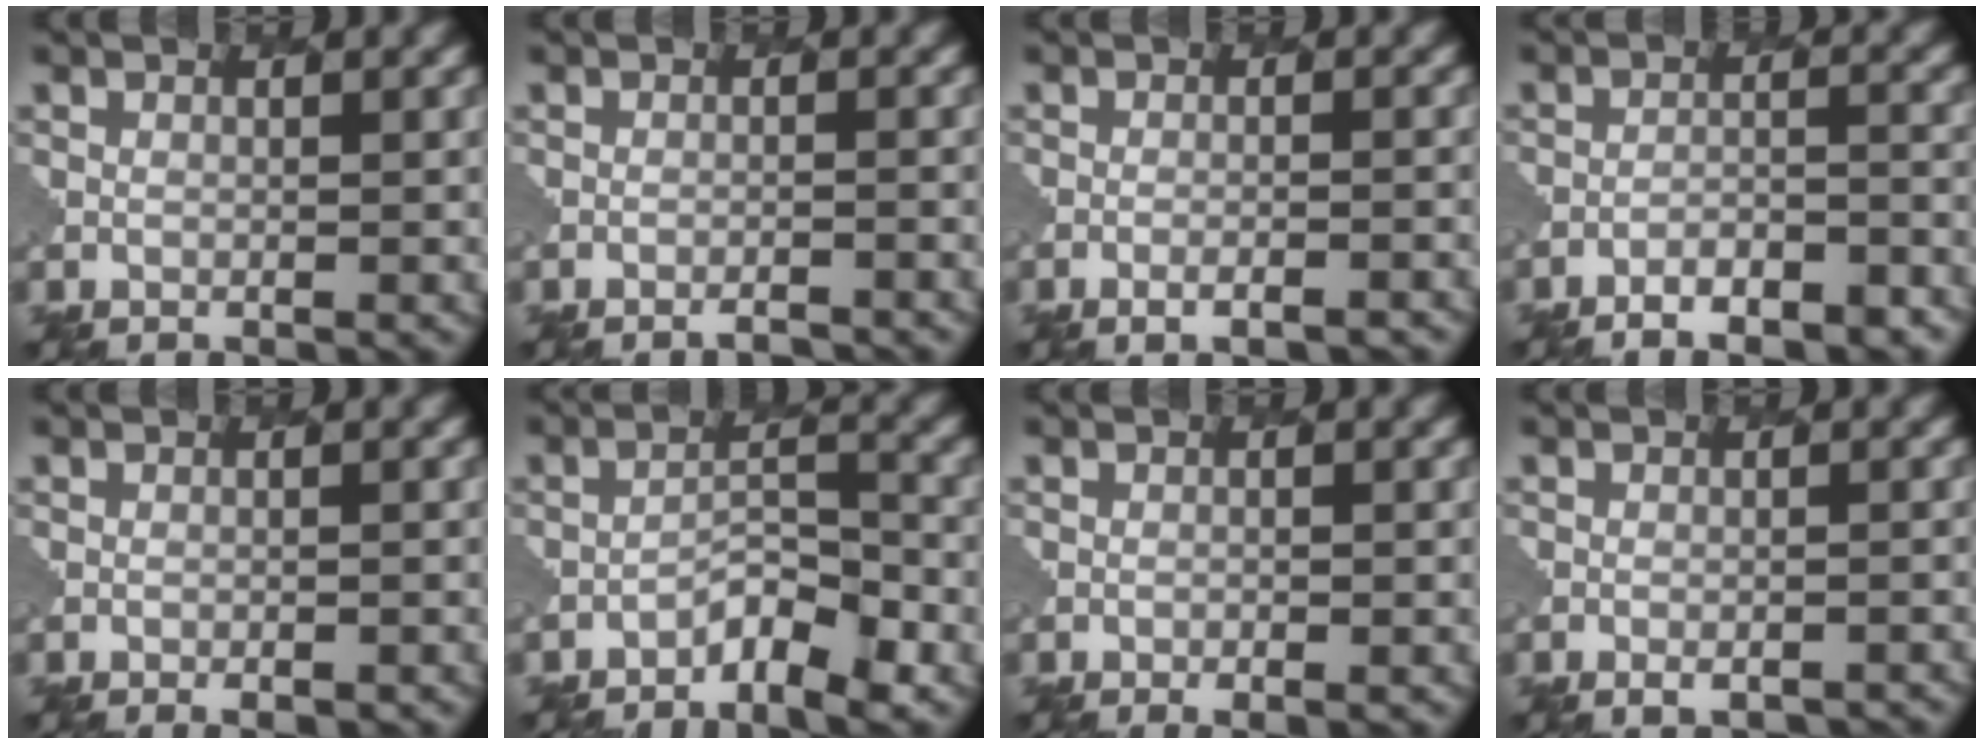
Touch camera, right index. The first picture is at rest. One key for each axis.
{"total": 2.4, "fx": -2.2, "fy": 0.3, "fz": 0.8, "tx": -0.002, "ty": 0.010, "tz": -0.039}
{"total": 2.9, "fx": -2.0, "fy": 0.6, "fz": 2.0, "tx": -0.029, "ty": 0.012, "tz": -0.037}
{"total": 5.7, "fx": -4.7, "fy": 1.4, "fz": 2.8, "tx": -0.050, "ty": -0.001, "tz": -0.071}
{"total": 1.6, "fx": -1.1, "fy": 0.5, "fz": 1.1, "tx": -0.010, "ty": 0.005, "tz": -0.012}
{"total": 3.2, "fx": -2.3, "fy": 0.8, "fz": 2.0, "tx": -0.036, "ty": 0.011, "tz": -0.047}
{"total": 1.9, "fx": -1.1, "fy": 0.6, "fz": 1.5, "tx": -0.015, "ty": 0.007, "tz": -0.013}
{"total": 2.3, "fx": -1.6, "fy": 0.8, "fz": 1.5, "tx": -0.025, "ty": 0.005, "tz": -0.020}